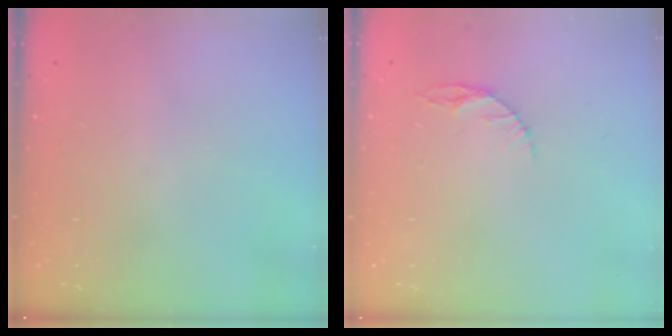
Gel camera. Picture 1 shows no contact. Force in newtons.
{"total": 4.7, "press": 4.7, "slide": 0.6}